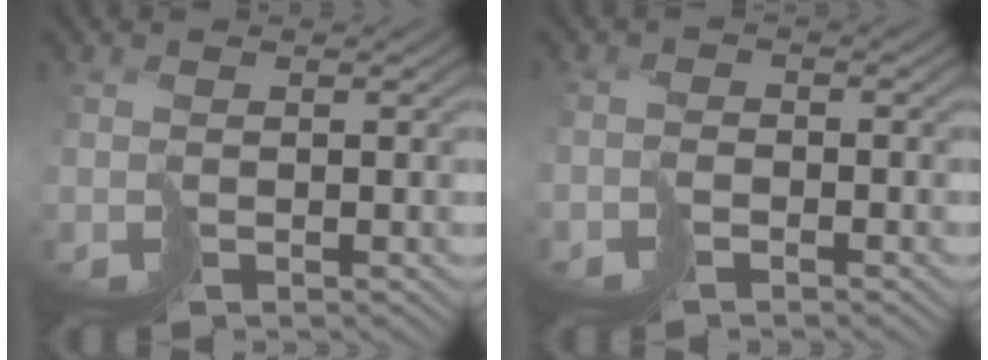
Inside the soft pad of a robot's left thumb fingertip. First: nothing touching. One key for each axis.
{"total": 1.8, "fx": -1.7, "fy": 0.6, "fz": 0.0, "tx": 0.012, "ty": 0.005, "tz": -0.036}